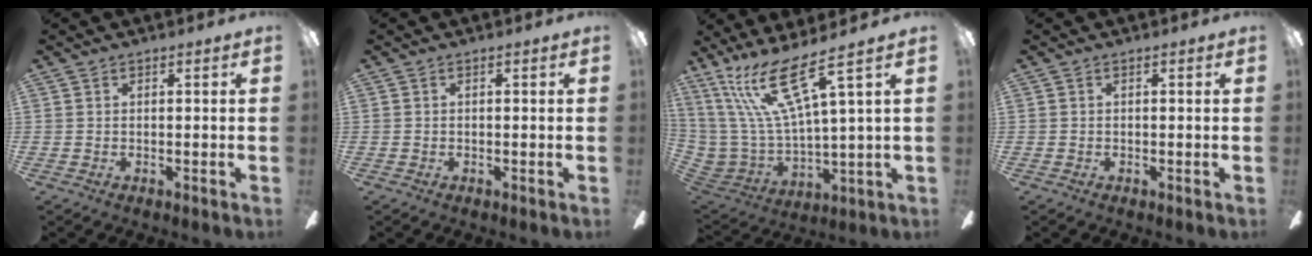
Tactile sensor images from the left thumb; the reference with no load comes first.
{"total": 0.0}
{"total": 19.1, "force": [11.7, 5.3, 14.2], "torque": [-0.319, -0.058, 0.198]}
{"total": 0.0}